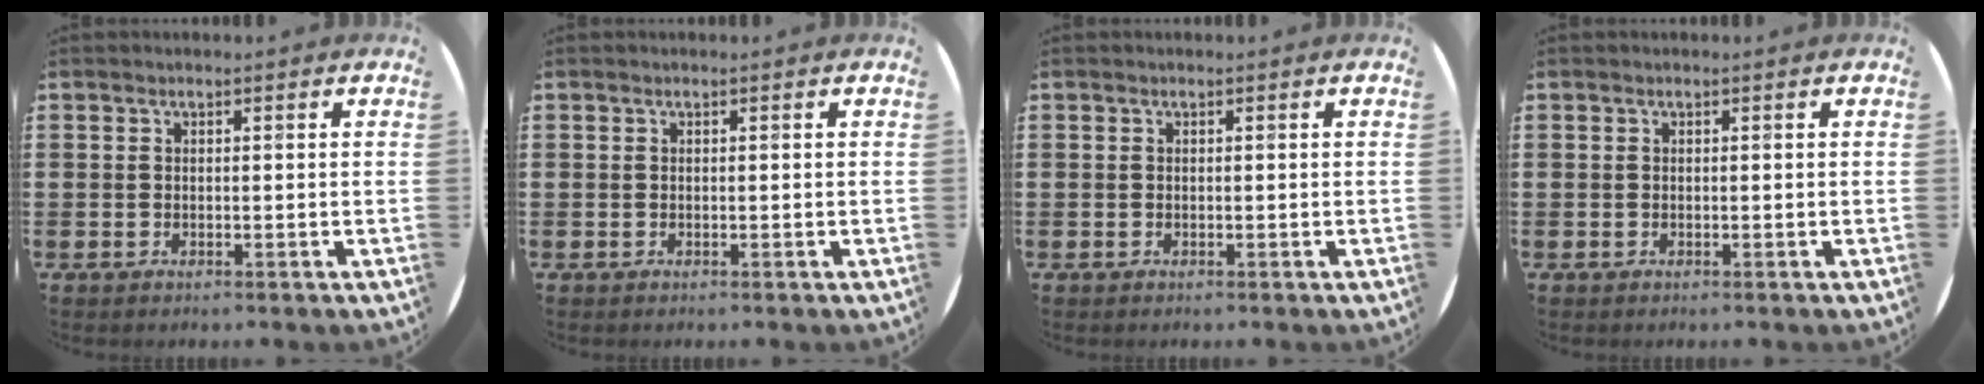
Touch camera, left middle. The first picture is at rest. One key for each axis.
{"total": 0.0}
{"total": 0.0}
{"total": 0.0}